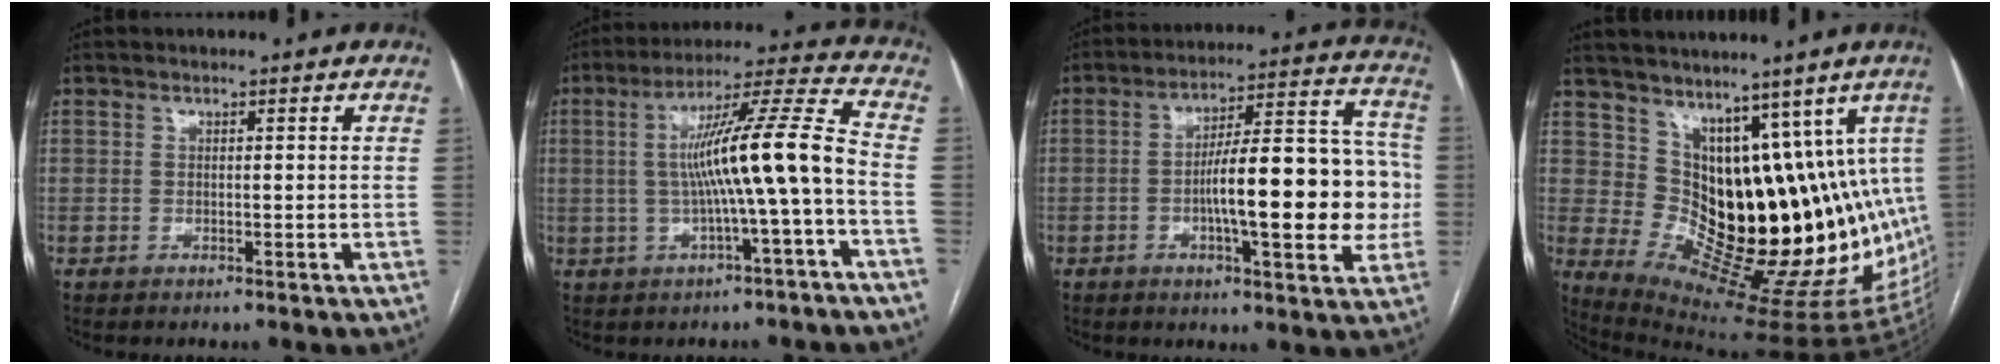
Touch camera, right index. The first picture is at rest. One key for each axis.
{"total": 13.2, "fx": -1.5, "fy": -0.7, "fz": 13.1, "tx": -0.214, "ty": 0.024, "tz": -0.025}
{"total": 17.6, "fx": -2.2, "fy": 4.1, "fz": 17.0, "tx": -0.245, "ty": 0.031, "tz": -0.033}
{"total": 18.8, "fx": 7.6, "fy": 8.4, "fz": 15.0, "tx": -0.186, "ty": -0.007, "tz": 0.134}